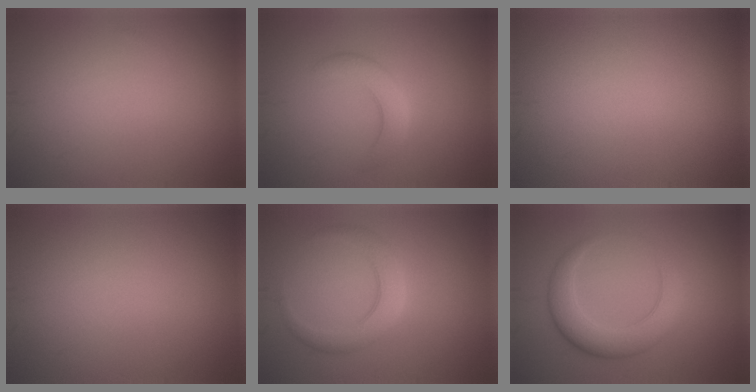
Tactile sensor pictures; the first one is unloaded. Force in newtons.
{"total": 2.9, "press": 2.9, "slide": 0.2}
{"total": 0.0}
{"total": 0.0}
{"total": 3.4, "press": 3.4, "slide": 0.1}
{"total": 4.8, "press": 4.8, "slide": 0.1}